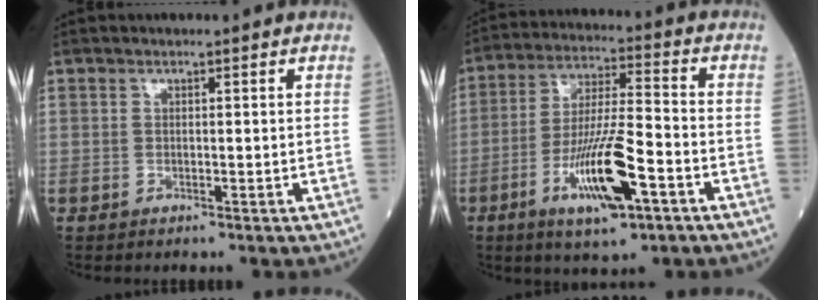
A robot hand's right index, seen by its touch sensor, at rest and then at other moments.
{"total": 13.0, "force": [-5.4, 2.2, 11.6], "torque": [-0.216, -0.010, -0.093]}